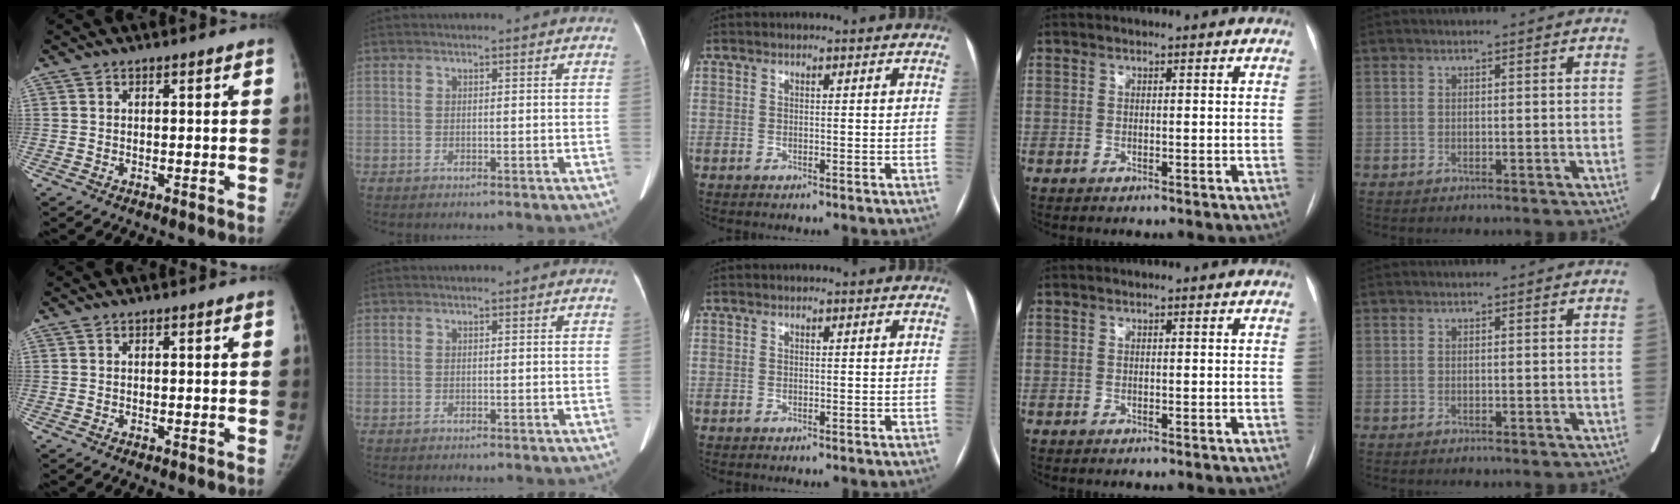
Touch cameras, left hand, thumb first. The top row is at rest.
{}